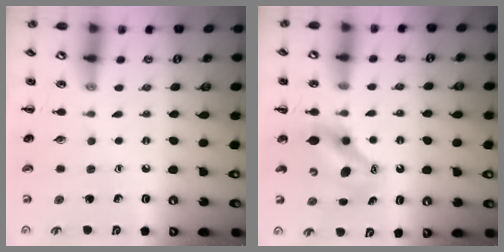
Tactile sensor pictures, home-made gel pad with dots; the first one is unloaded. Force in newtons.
{"total": 7.2, "press": 7.0, "slide": 1.6}